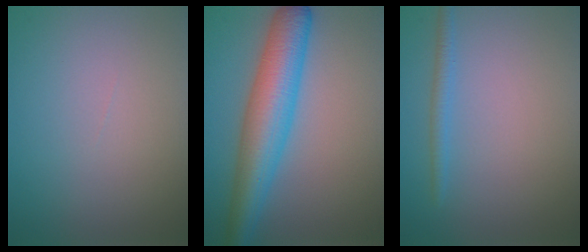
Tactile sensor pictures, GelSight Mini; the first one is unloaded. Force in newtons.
{"total": 7.2, "press": 7.2, "slide": 0.2}
{"total": 1.5, "press": 1.5, "slide": 0.1}